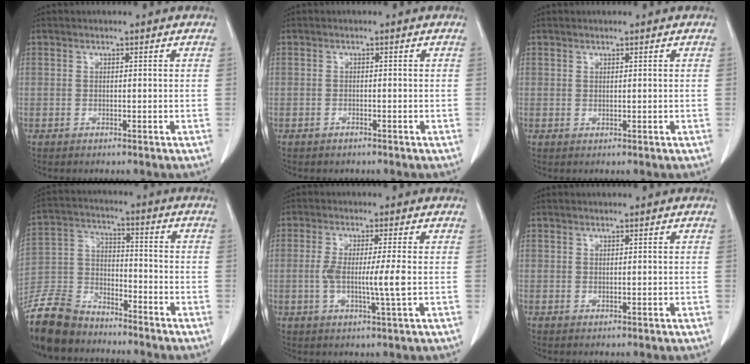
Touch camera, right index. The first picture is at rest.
{"total": 0.9, "force": [-0.7, 0.5, 0.3], "torque": [-0.011, 0.001, -0.011]}
{"total": 0.0}
{"total": 13.5, "force": [-11.8, 5.1, 4.1], "torque": [-0.094, 0.003, -0.226]}
{"total": 6.3, "force": [-0.6, -0.1, 6.2], "torque": [-0.119, -0.009, -0.014]}
{"total": 0.0}